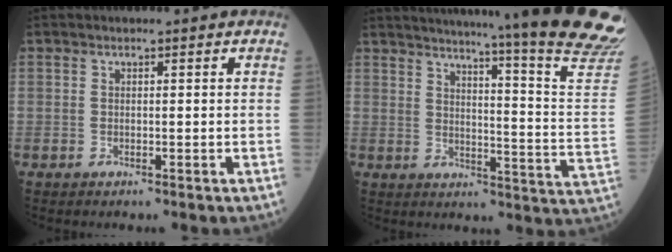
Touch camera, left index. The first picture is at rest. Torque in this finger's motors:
{"motor_torque": [0.18, -1.00, 0.78, 0.14]}